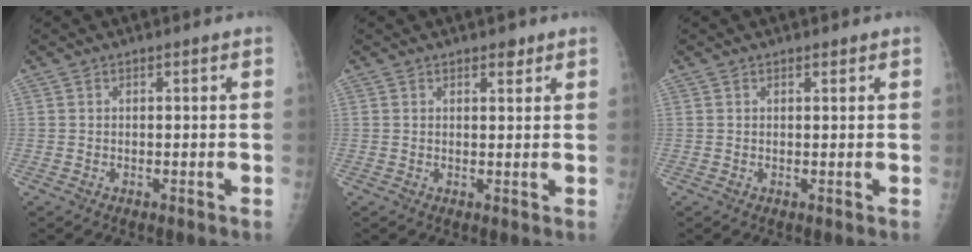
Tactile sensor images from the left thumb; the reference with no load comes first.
{"total": 1.9, "force": [1.4, 1.0, 0.9], "torque": [-0.002, -0.008, 0.016]}
{"total": 0.6, "force": [0.5, 0.3, 0.2], "torque": [-0.003, -0.005, 0.007]}